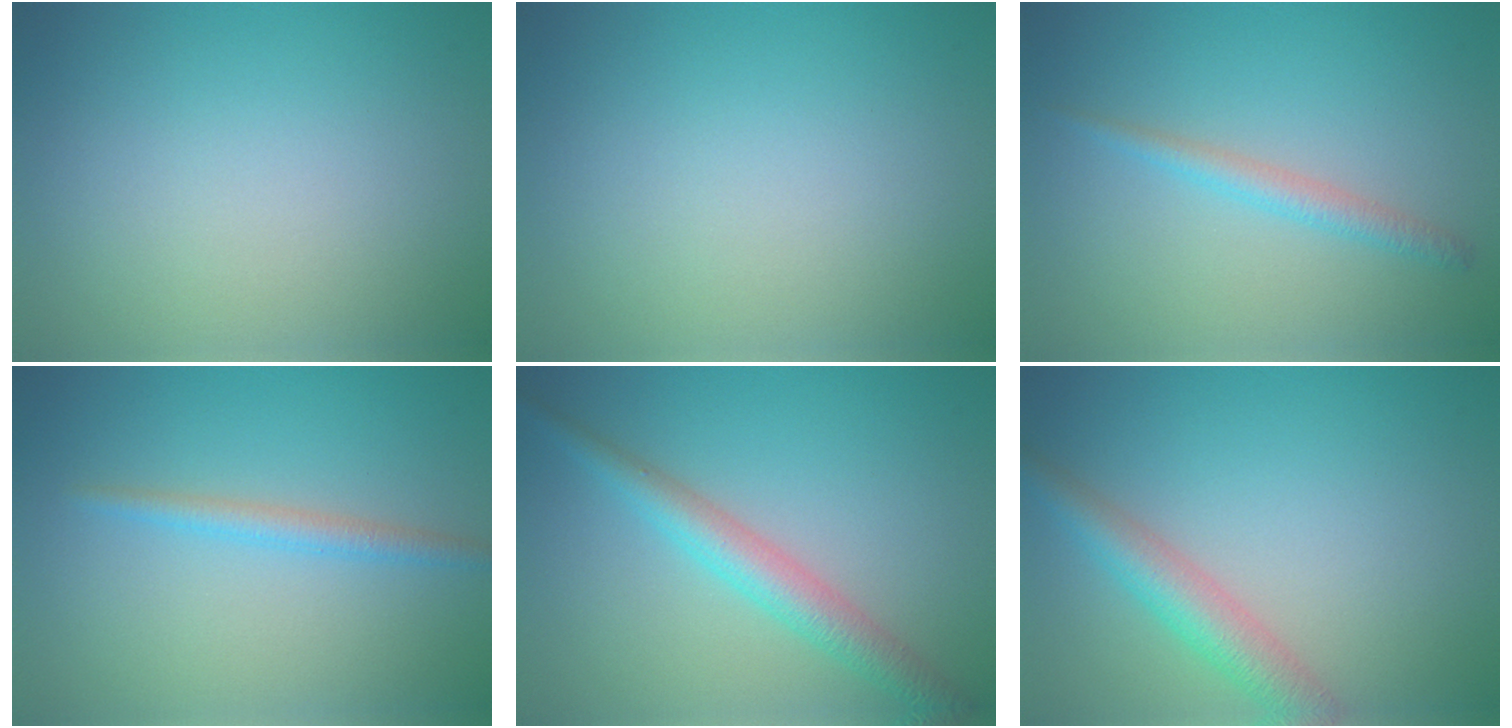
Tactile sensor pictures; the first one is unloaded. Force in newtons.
{"total": 0.0}
{"total": 1.8, "press": 1.8, "slide": 0.1}
{"total": 1.8, "press": 1.8, "slide": 0.1}
{"total": 3.6, "press": 3.6, "slide": 0.1}
{"total": 4.0, "press": 4.0, "slide": 0.1}